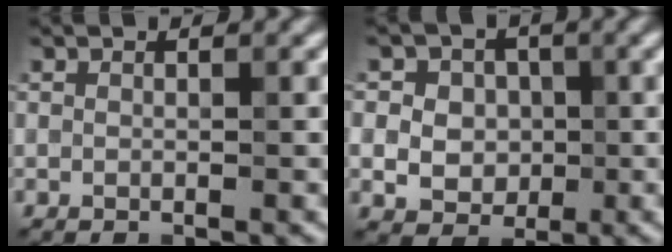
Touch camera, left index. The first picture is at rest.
{"total": 6.1, "force": [0.9, 5.3, 2.9], "torque": [-0.032, 0.026, -0.004]}